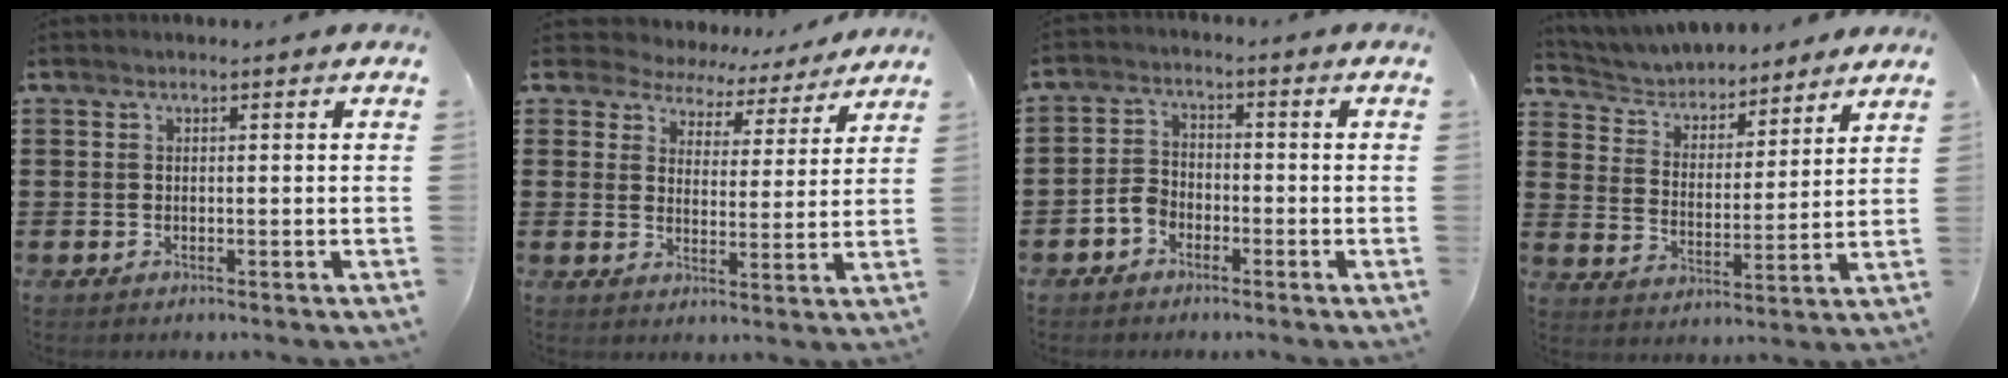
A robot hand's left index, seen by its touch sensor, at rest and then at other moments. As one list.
[{"total": 5.4, "force": [5.1, 1.8, 0.0], "torque": [-0.024, -0.032, 0.089]}, {"total": 3.3, "force": [-2.2, 2.2, 1.2], "torque": [-0.033, 0.008, -0.047]}, {"total": 4.8, "force": [4.7, 1.1, 0.2], "torque": [-0.032, -0.031, 0.078]}]